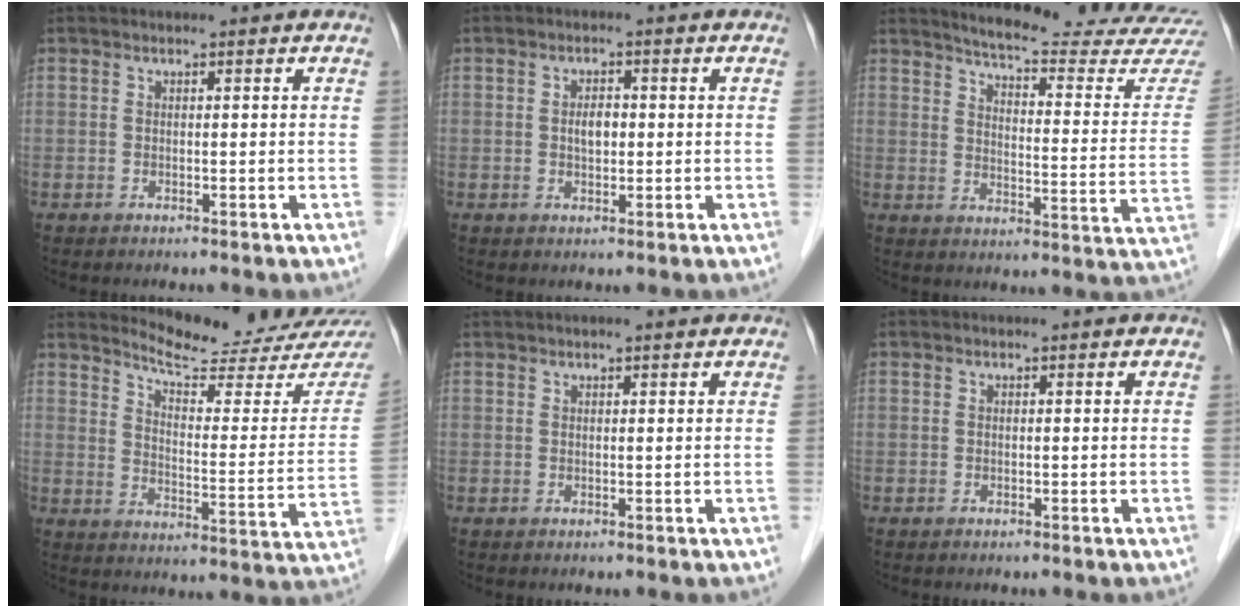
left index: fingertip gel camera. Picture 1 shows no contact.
{"total": 2.4, "force": [-0.3, 1.3, 2.0], "torque": [-0.037, 0.000, -0.004]}
{"total": 20.6, "force": [19.6, 0.1, 6.1], "torque": [-0.084, -0.115, 0.230]}
{"total": 17.5, "force": [16.7, 0.8, 5.1], "torque": [-0.074, -0.101, 0.205]}
{"total": 3.0, "force": [2.4, 0.0, 1.7], "torque": [-0.020, 0.026, 0.036]}
{"total": 0.0}